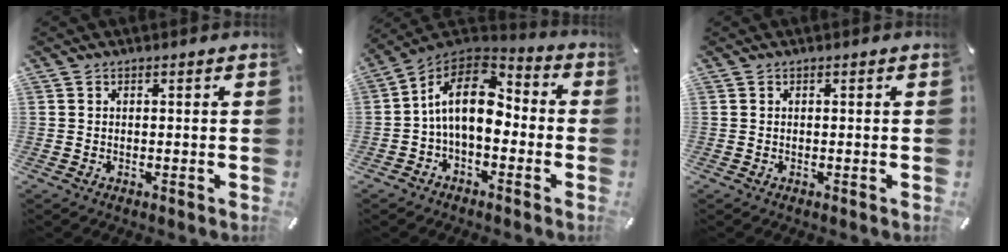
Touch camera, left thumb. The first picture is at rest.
{"total": 14.3, "force": [-0.1, 8.6, 11.4], "torque": [-0.231, 0.002, -0.007]}
{"total": 0.0}